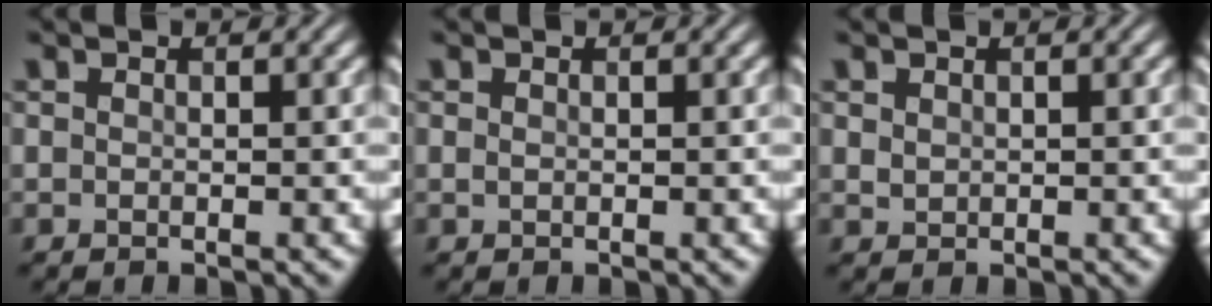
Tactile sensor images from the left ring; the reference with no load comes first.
{"total": 0.0}
{"total": 0.6, "force": [0.2, 0.6, 0.1], "torque": [-0.004, 0.005, 0.015]}